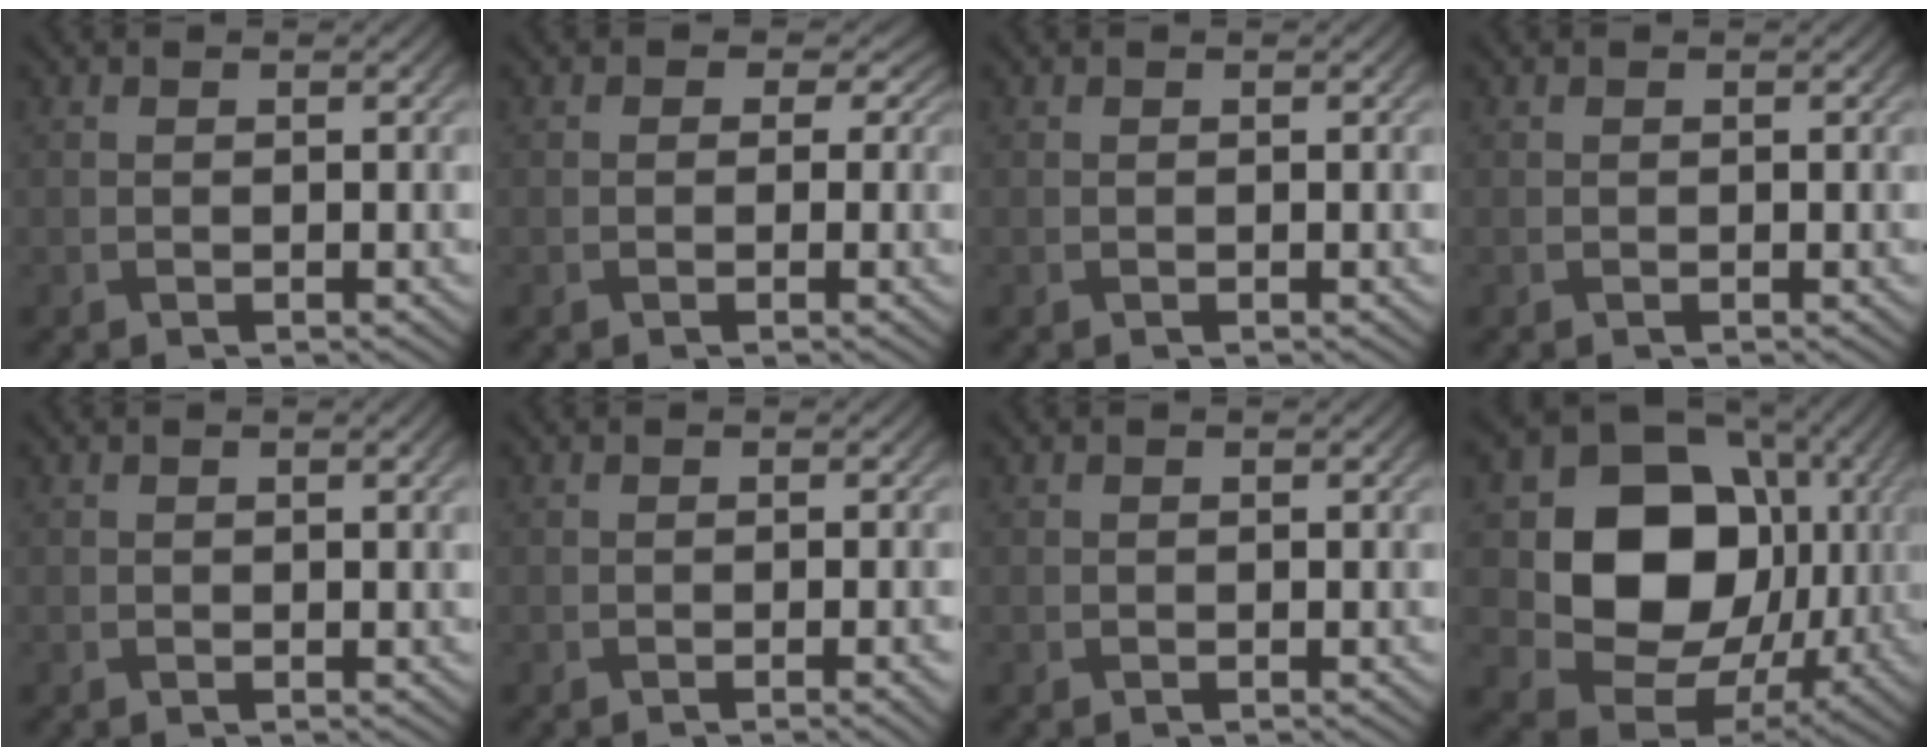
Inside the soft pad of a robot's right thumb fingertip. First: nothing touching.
{"total": 2.8, "force": [0.9, 2.4, 1.1], "torque": [-0.019, 0.004, -0.002]}
{"total": 0.0}
{"total": 0.0}
{"total": 0.7, "force": [0.3, 0.4, 0.5], "torque": [-0.007, -0.001, 0.007]}
{"total": 1.7, "force": [-0.5, 0.3, 1.6], "torque": [-0.019, 0.000, -0.008]}
{"total": 0.0}
{"total": 16.0, "force": [1.1, 12.9, 9.4], "torque": [-0.158, -0.028, 0.021]}